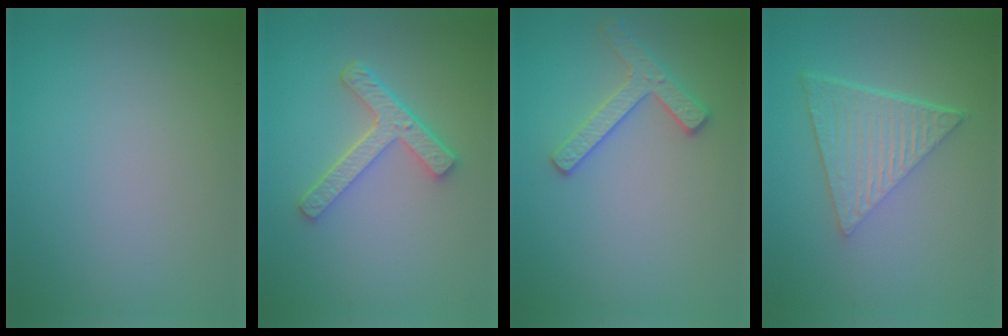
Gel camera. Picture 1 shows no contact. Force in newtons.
{"total": 4.4, "press": 3.3, "slide": 2.9}
{"total": 2.5, "press": 2.5, "slide": 0.4}
{"total": 6.7, "press": 4.5, "slide": 5.0}